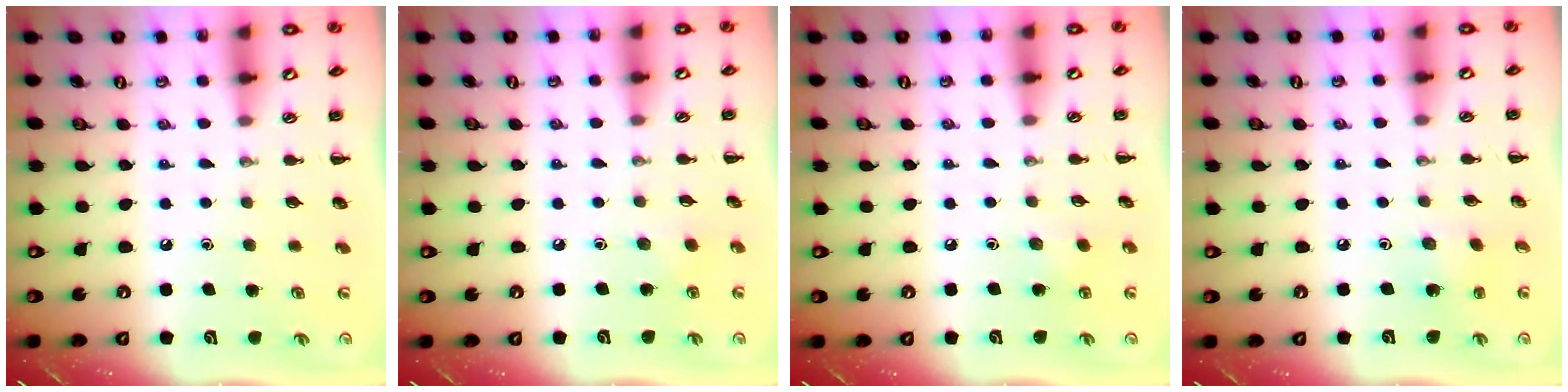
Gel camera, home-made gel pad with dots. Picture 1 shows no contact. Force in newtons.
{"total": 2.0, "press": 1.9, "slide": 0.7}
{"total": 3.6, "press": 3.5, "slide": 0.9}
{"total": 1.9, "press": 1.7, "slide": 0.7}